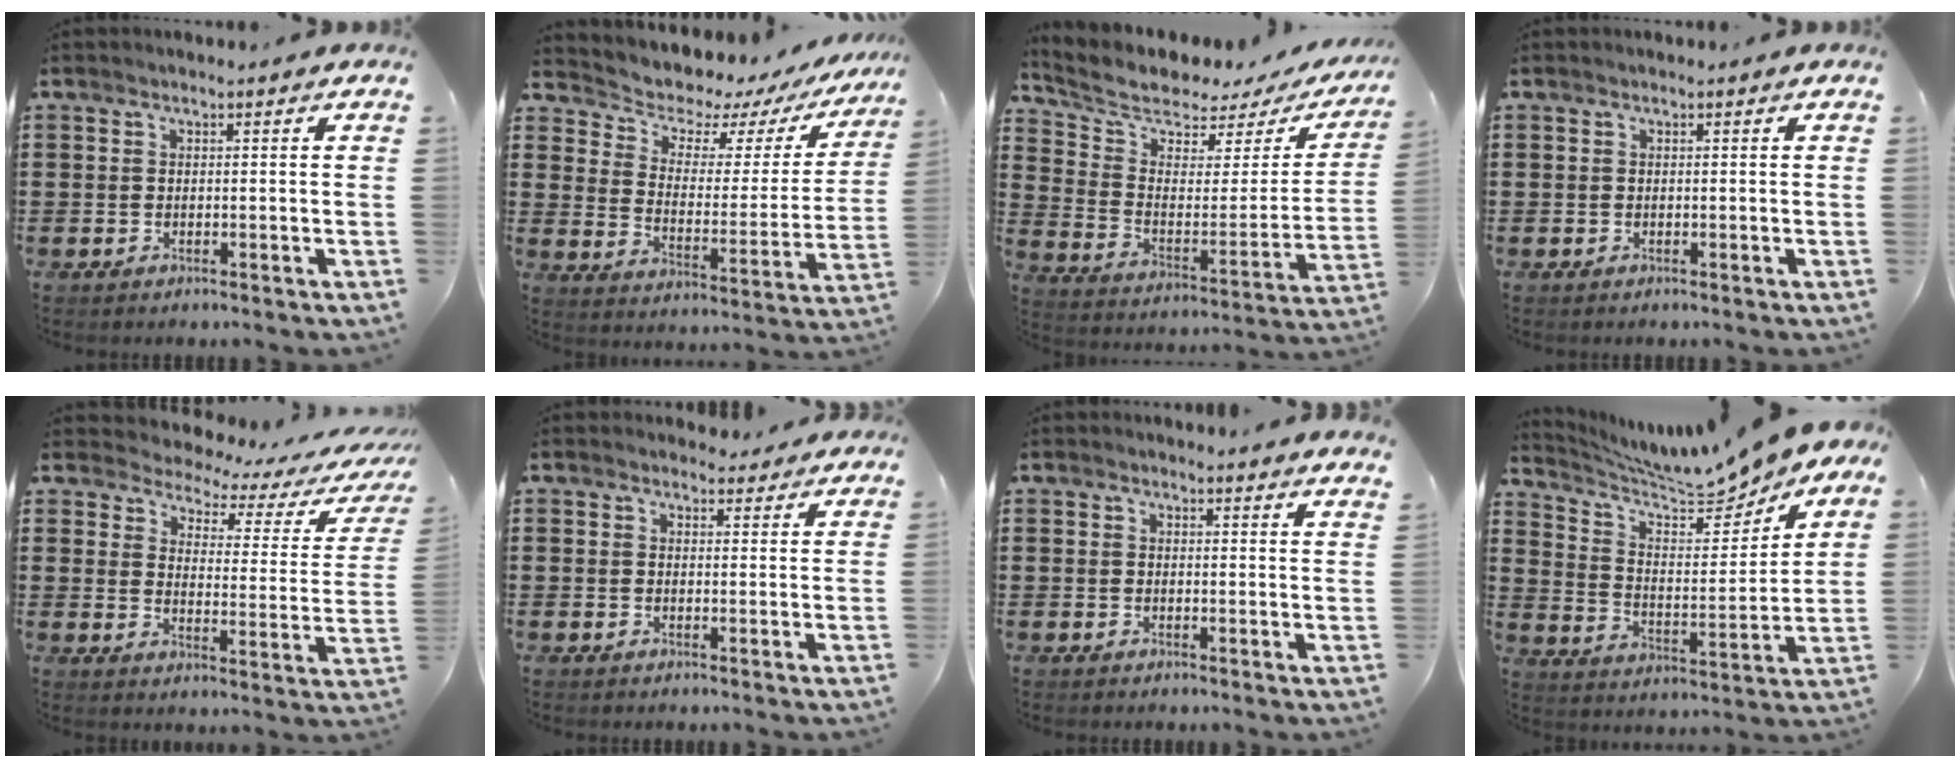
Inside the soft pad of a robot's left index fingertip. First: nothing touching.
{"total": 5.1, "force": [4.5, 2.0, 1.2], "torque": [-0.047, -0.043, 0.069]}
{"total": 5.1, "force": [4.4, 2.0, 1.8], "torque": [-0.066, -0.037, 0.071]}
{"total": 0.0}
{"total": 2.7, "force": [2.4, 1.0, 0.7], "torque": [-0.027, -0.026, 0.031]}
{"total": 2.5, "force": [2.2, 1.2, 0.1], "torque": [-0.001, -0.003, 0.040]}
{"total": 1.9, "force": [1.8, -0.2, 0.3], "torque": [-0.001, -0.005, 0.034]}
{"total": 9.0, "force": [8.3, 0.9, 3.5], "torque": [-0.097, -0.055, 0.137]}